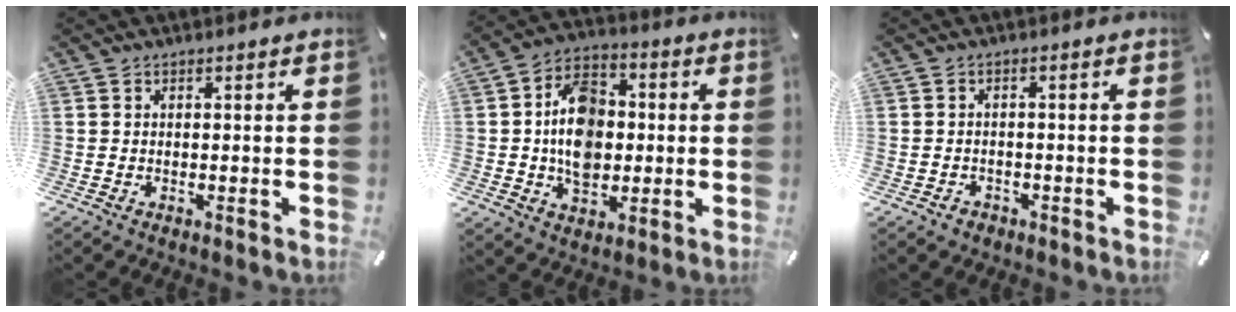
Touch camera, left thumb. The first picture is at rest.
{"total": 13.3, "force": [-0.6, 10.4, 8.2], "torque": [-0.148, 0.018, -0.009]}
{"total": 1.8, "force": [-1.2, 1.3, 0.4], "torque": [-0.008, 0.006, -0.026]}